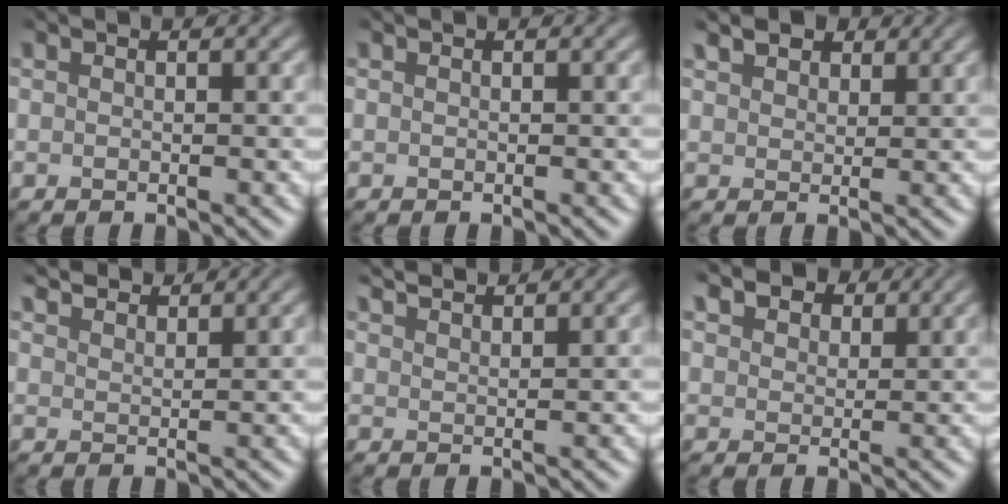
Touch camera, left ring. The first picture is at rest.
{"total": 0.0}
{"total": 2.7, "force": [2.1, 1.4, 1.0], "torque": [-0.024, 0.002, 0.040]}
{"total": 4.3, "force": [4.1, 0.7, 1.3], "torque": [-0.022, 0.007, 0.061]}
{"total": 3.5, "force": [3.2, 0.6, 1.2], "torque": [-0.005, 0.008, 0.043]}
{"total": 4.3, "force": [3.4, 2.2, 1.6], "torque": [-0.042, 0.000, 0.059]}